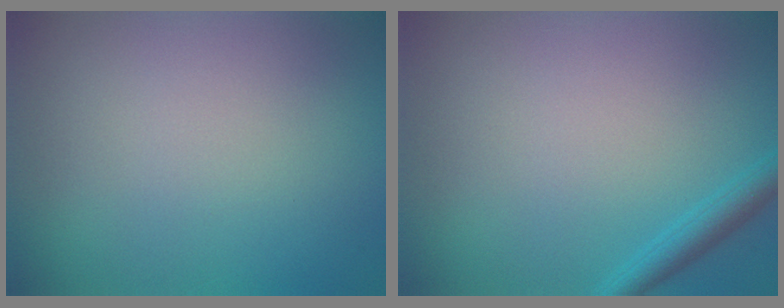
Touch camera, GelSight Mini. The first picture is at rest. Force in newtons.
{"total": 2.0, "press": 2.0, "slide": 0.2}